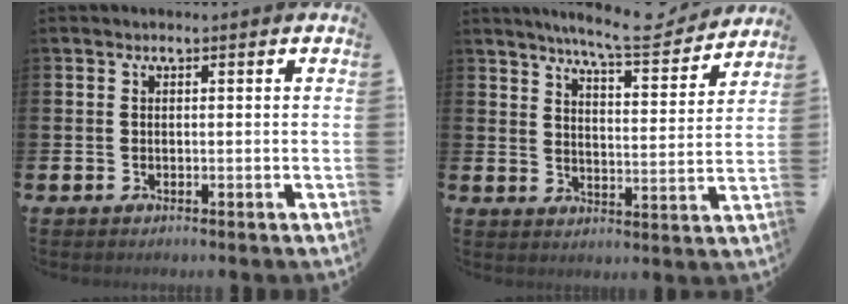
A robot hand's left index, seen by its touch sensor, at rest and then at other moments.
{"total": 7.8, "force": [7.3, 0.4, 2.6], "torque": [-0.062, -0.041, 0.126]}